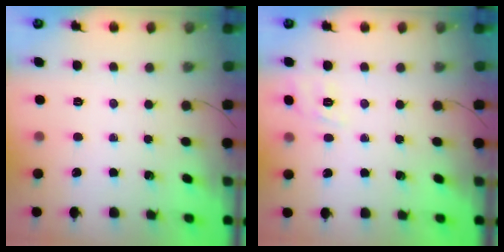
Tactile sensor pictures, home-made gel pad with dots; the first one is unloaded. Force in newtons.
{"total": 2.2, "press": 1.2, "slide": 1.8}